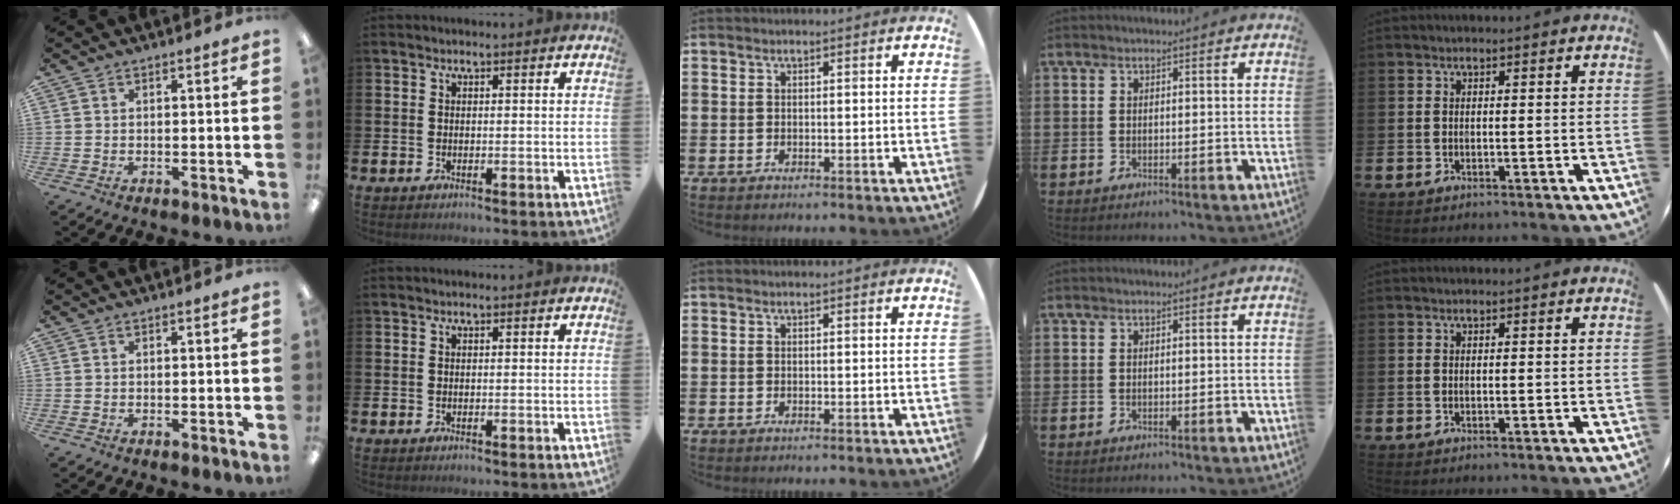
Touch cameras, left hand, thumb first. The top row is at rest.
{}